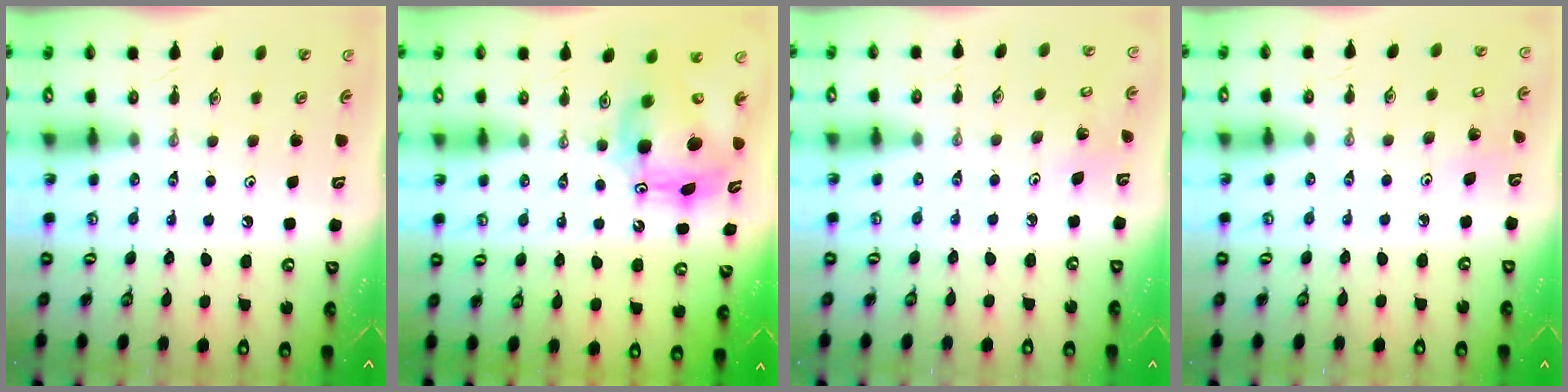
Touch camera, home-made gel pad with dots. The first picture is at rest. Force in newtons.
{"total": 11.8, "press": 11.8, "slide": 0.5}
{"total": 2.0, "press": 2.0, "slide": 0.1}
{"total": 3.0, "press": 2.9, "slide": 0.3}